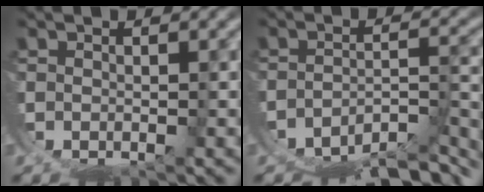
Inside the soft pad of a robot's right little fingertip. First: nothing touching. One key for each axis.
{"total": 7.0, "fx": -6.1, "fy": 2.2, "fz": 2.6, "tx": -0.033, "ty": -0.019, "tz": -0.084}